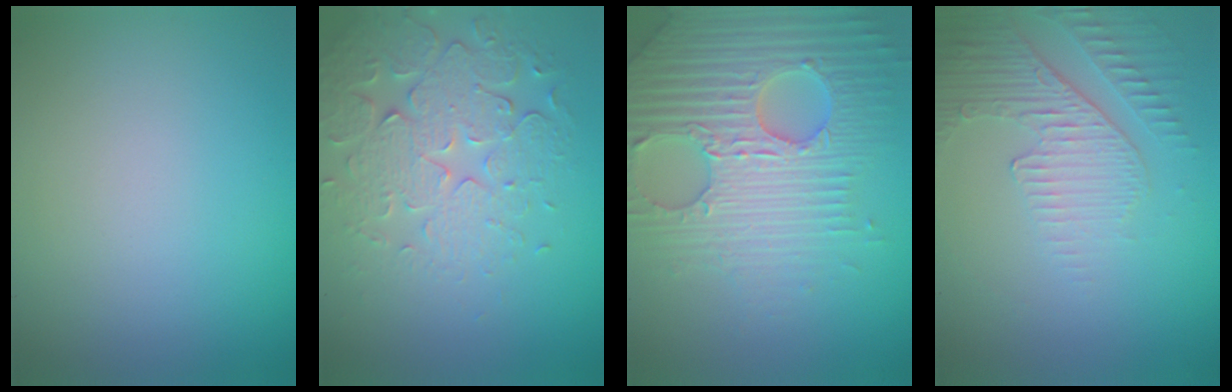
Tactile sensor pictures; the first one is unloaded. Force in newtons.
{"total": 5.7, "press": 4.7, "slide": 3.1}
{"total": 7.3, "press": 7.1, "slide": 1.7}
{"total": 5.0, "press": 3.4, "slide": 3.8}